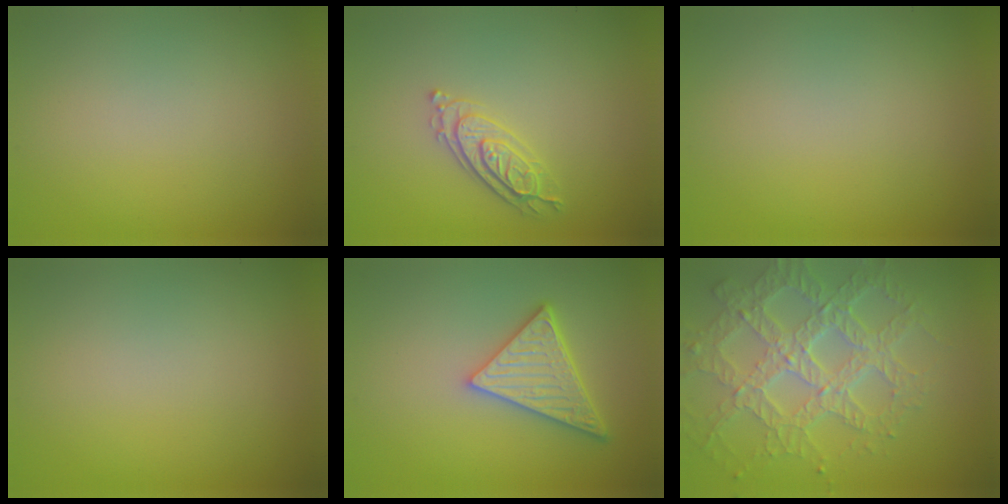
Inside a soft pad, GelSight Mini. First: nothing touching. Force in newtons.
{"total": 2.4, "press": 2.3, "slide": 0.7}
{"total": 0.0}
{"total": 0.0}
{"total": 4.8, "press": 4.2, "slide": 2.4}
{"total": 7.4, "press": 5.5, "slide": 5.0}